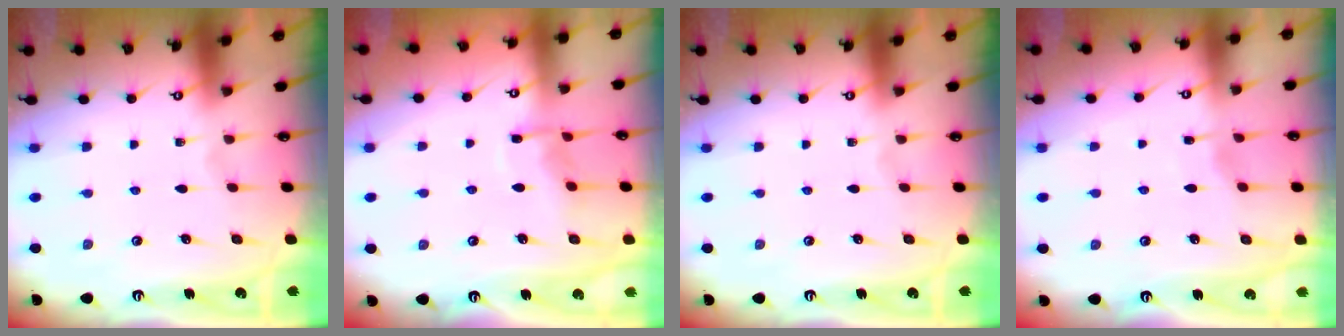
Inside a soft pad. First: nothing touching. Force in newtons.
{"total": 6.0, "press": 5.9, "slide": 0.6}
{"total": 0.0}
{"total": 2.6, "press": 2.6, "slide": 0.3}